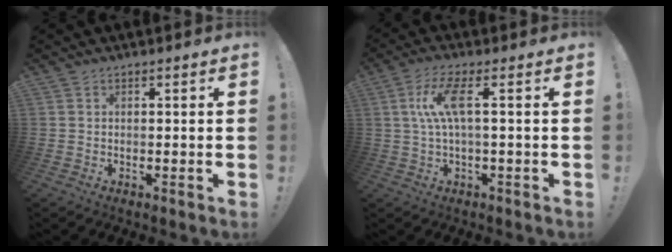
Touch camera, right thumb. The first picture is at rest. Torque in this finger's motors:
{"motor_torque": [1.16, 1.09, 0.06, 0.10, 0.05]}